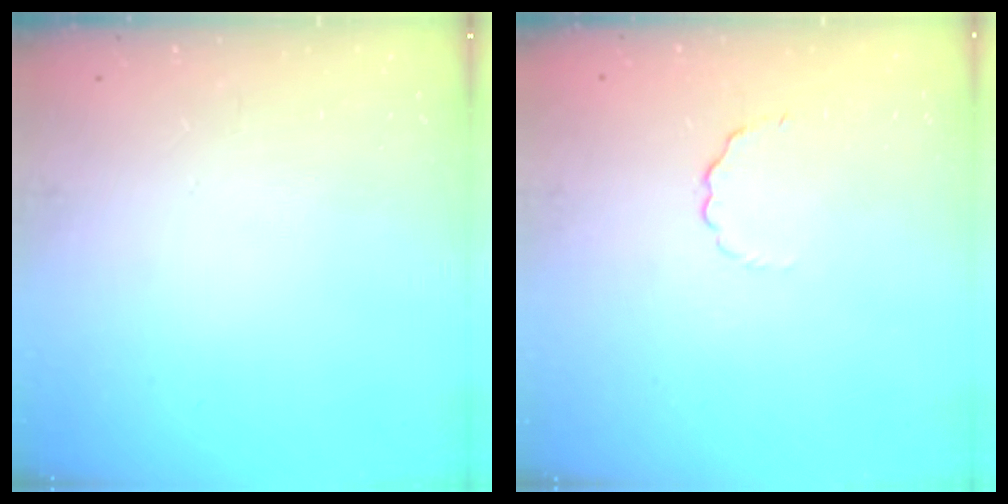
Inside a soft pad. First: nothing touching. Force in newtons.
{"total": 2.6, "press": 2.5, "slide": 0.8}